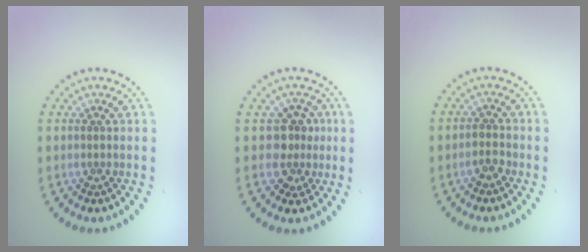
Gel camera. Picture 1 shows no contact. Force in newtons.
{"total": 2.7, "press": 2.3, "slide": 1.4}
{"total": 1.3, "press": 1.2, "slide": 0.4}